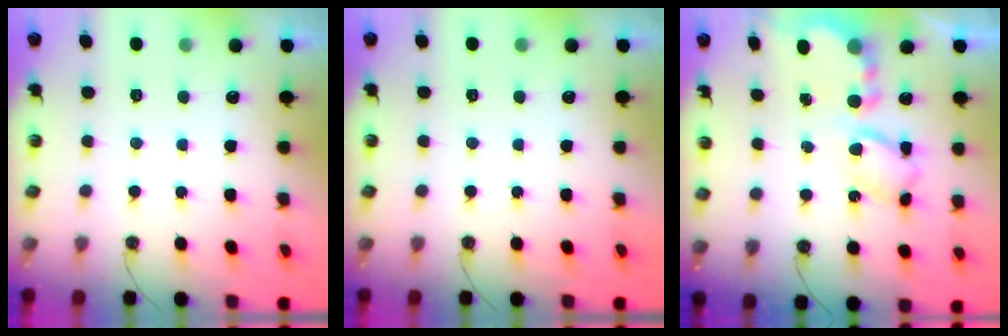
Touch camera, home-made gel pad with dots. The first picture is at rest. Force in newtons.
{"total": 0.0}
{"total": 8.1, "press": 8.1, "slide": 0.2}